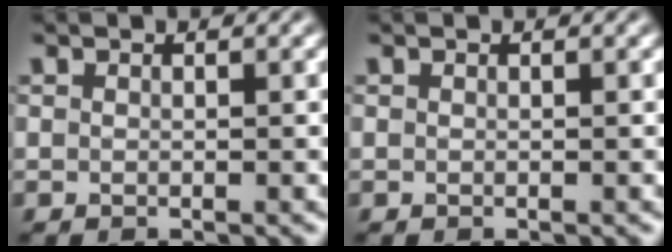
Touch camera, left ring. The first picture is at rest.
{"total": 0.0}